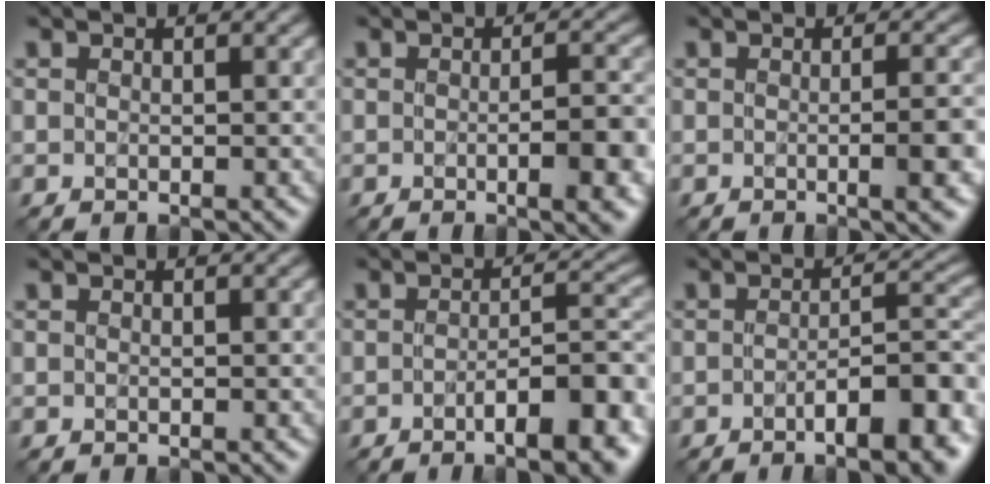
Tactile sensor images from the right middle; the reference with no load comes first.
{"total": 5.1, "force": [-1.0, 1.6, 4.8], "torque": [-0.055, 0.000, -0.007]}
{"total": 4.1, "force": [-0.6, 1.2, 3.9], "torque": [-0.043, 0.000, -0.004]}
{"total": 0.0}
{"total": 9.0, "force": [-4.0, 2.7, 7.6], "torque": [-0.086, 0.004, -0.051]}
{"total": 8.7, "force": [-3.9, 2.7, 7.4], "torque": [-0.084, 0.004, -0.049]}